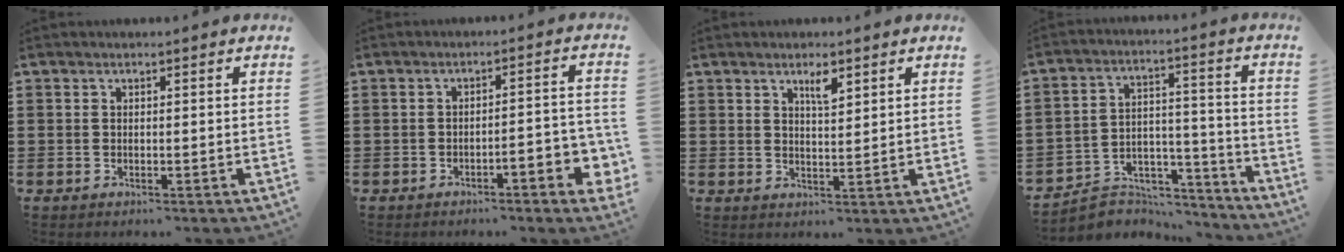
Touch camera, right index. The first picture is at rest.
{"total": 4.0, "force": [-2.6, 0.6, 2.9], "torque": [-0.048, 0.000, -0.048]}
{"total": 3.0, "force": [2.0, 0.8, 2.1], "torque": [-0.031, -0.002, 0.031]}
{"total": 4.6, "force": [-3.9, 2.3, 0.5], "torque": [-0.017, 0.011, -0.079]}